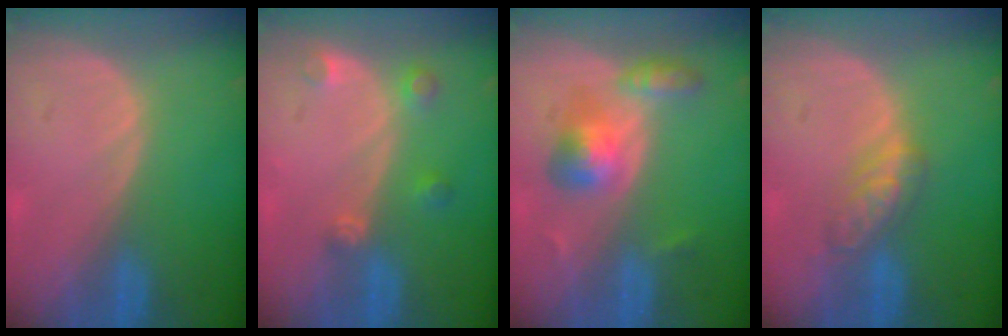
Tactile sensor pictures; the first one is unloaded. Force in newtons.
{"total": 3.0, "press": 2.9, "slide": 0.6}
{"total": 5.6, "press": 5.4, "slide": 1.5}
{"total": 4.5, "press": 4.5, "slide": 0.3}